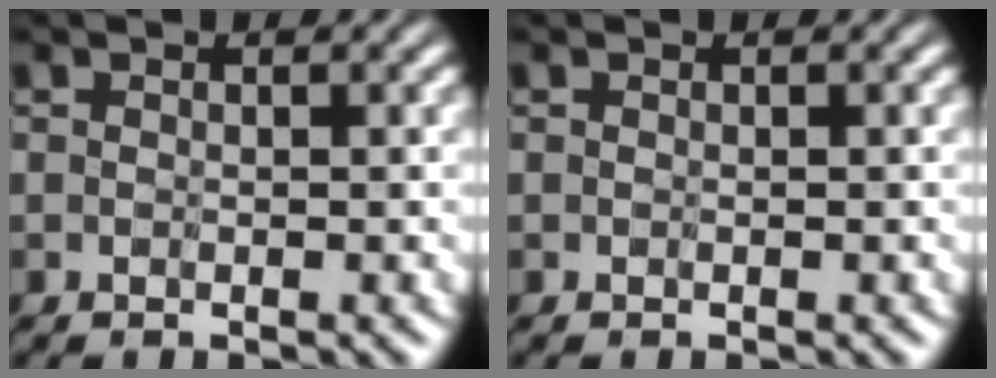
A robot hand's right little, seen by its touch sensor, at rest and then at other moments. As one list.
[{"total": 0.0}]